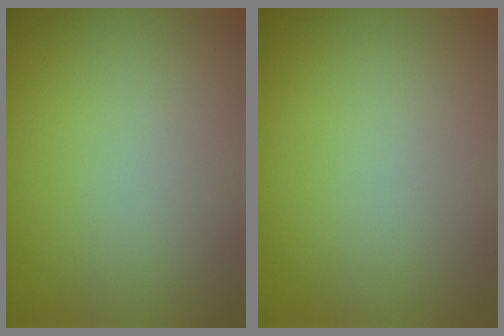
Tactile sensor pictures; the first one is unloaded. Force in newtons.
{"total": 0.0}